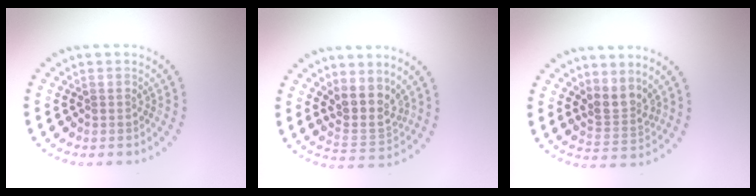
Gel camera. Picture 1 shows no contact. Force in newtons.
{"total": 3.7, "press": 3.1, "slide": 2.1}
{"total": 2.6, "press": 1.9, "slide": 1.8}